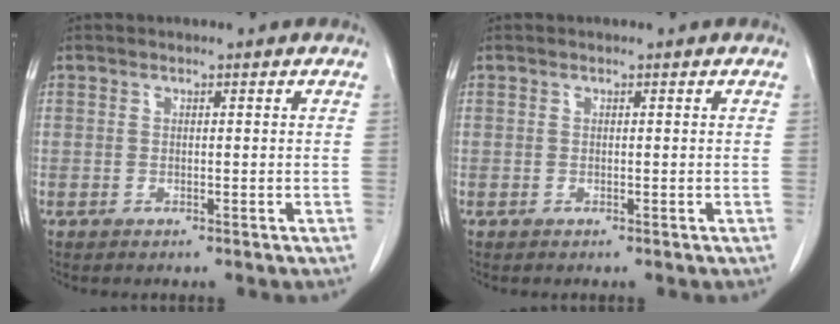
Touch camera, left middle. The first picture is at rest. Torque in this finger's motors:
{"motor_torque": [0.00, 0.00, 0.04, 0.00]}